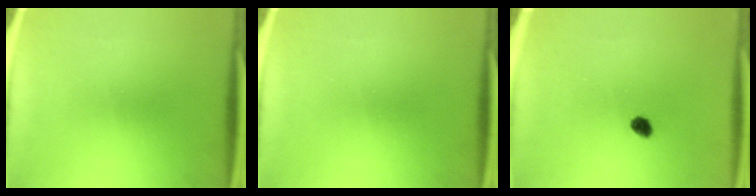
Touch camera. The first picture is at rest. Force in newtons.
{"total": 0.0}
{"total": 2.2}